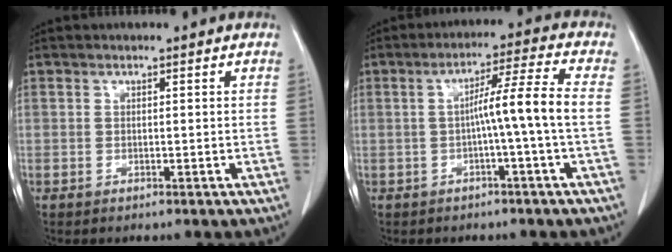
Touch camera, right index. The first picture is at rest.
{"total": 7.1, "force": [-0.8, -1.7, 6.8], "torque": [-0.116, 0.016, -0.011]}